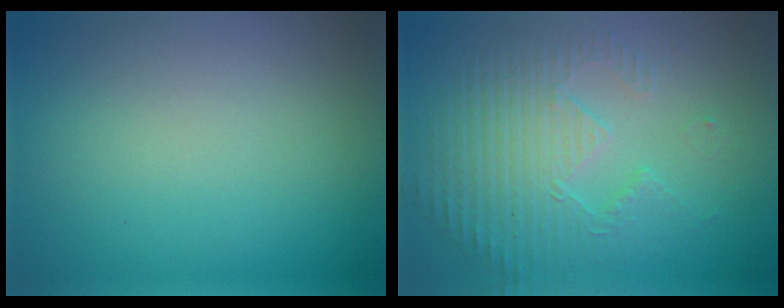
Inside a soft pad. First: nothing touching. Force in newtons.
{"total": 4.2, "press": 3.6, "slide": 2.1}